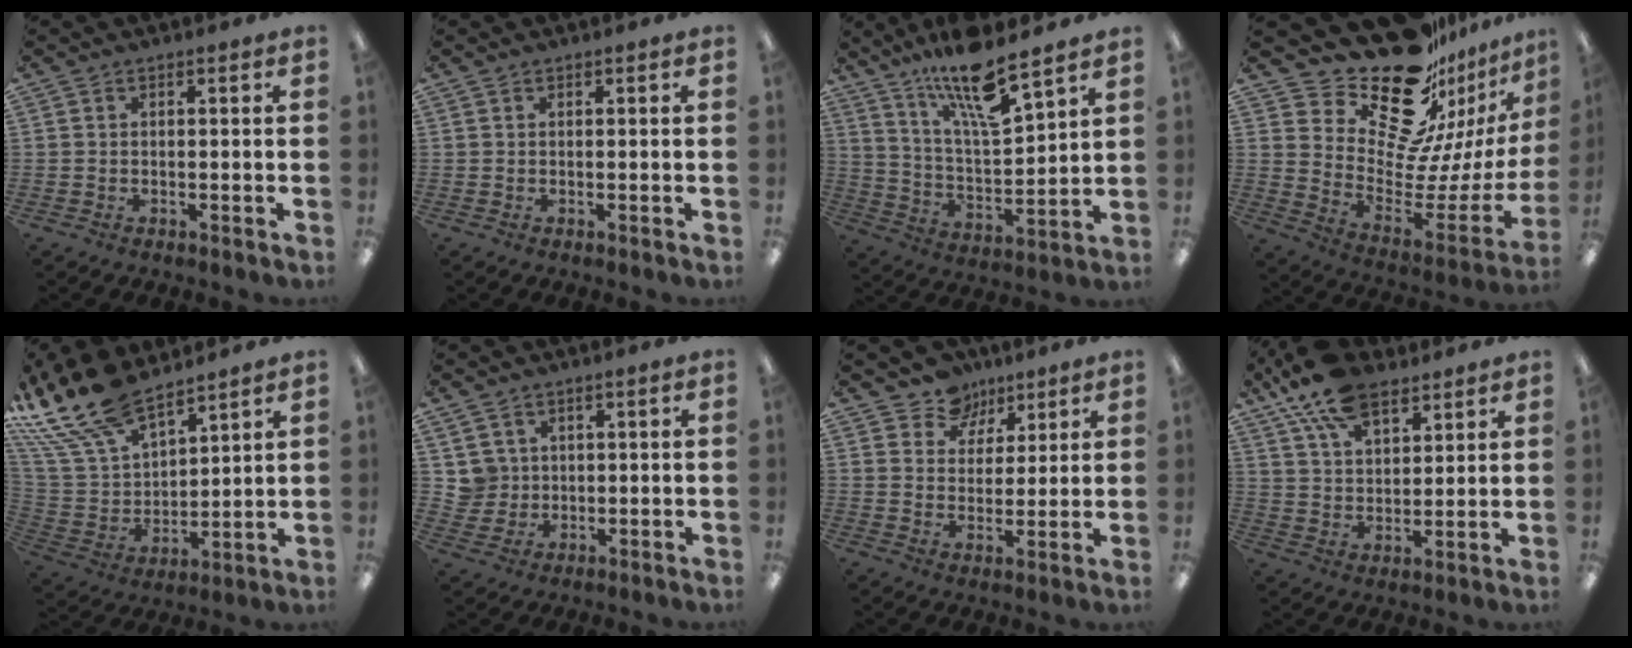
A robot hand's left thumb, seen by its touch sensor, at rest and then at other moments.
{"total": 0.0}
{"total": 15.2, "force": [12.0, 3.1, 8.8], "torque": [-0.155, -0.073, 0.199]}
{"total": 23.7, "force": [18.5, 10.8, 10.0], "torque": [-0.143, -0.160, 0.334]}
{"total": 20.7, "force": [16.0, 8.8, 9.8], "torque": [-0.242, -0.094, 0.293]}
{"total": 4.6, "force": [2.0, 4.2, -0.2], "torque": [-0.001, 0.000, 0.036]}
{"total": 8.8, "force": [6.2, 6.2, 1.0], "torque": [-0.016, -0.046, 0.114]}
{"total": 15.0, "force": [9.7, 7.8, 8.3], "torque": [-0.157, -0.034, 0.182]}